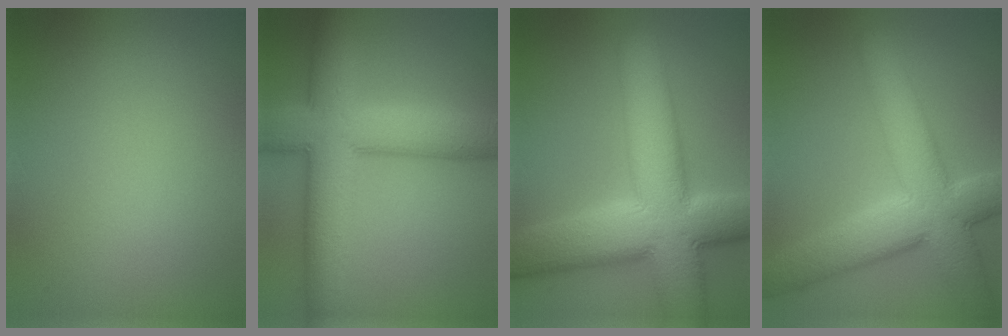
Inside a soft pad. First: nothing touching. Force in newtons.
{"total": 10.2, "press": 10.2, "slide": 0.1}
{"total": 13.1, "press": 13.1, "slide": 1.0}
{"total": 9.3, "press": 9.3, "slide": 0.8}